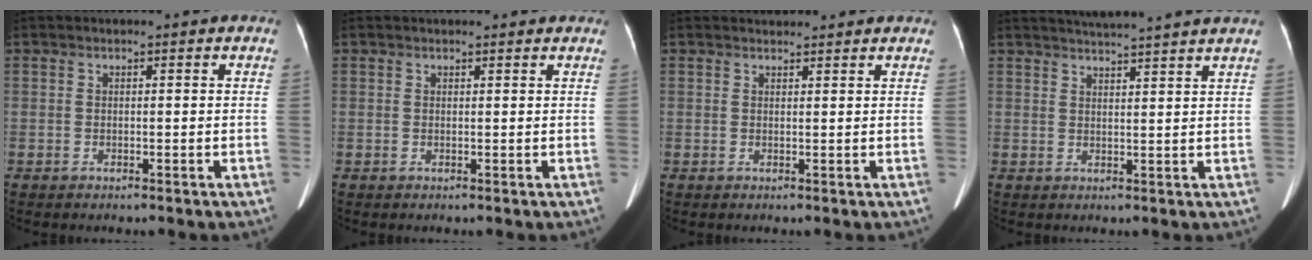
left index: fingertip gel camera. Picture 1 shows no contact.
{"total": 3.7, "force": [3.3, 1.0, 1.2], "torque": [-0.014, 0.027, 0.036]}
{"total": 2.2, "force": [2.2, 0.3, 0.1], "torque": [-0.011, 0.018, 0.033]}
{"total": 10.8, "force": [10.0, -1.3, 4.1], "torque": [-0.066, 0.007, 0.125]}